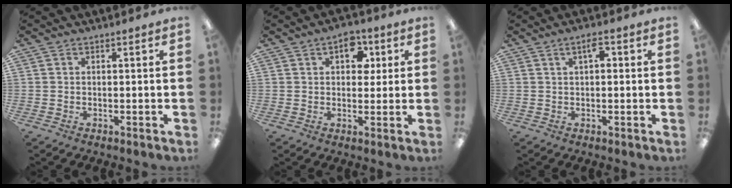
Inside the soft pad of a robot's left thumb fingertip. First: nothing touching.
{"total": 6.8, "force": [2.9, 4.3, 4.4], "torque": [-0.046, -0.005, 0.043]}
{"total": 3.5, "force": [1.3, 1.5, 2.9], "torque": [-0.043, 0.000, 0.018]}